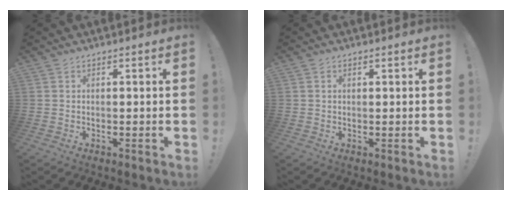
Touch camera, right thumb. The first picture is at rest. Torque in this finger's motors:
{"motor_torque": [-0.05, -0.13, -0.16, 0.09, 0.06]}